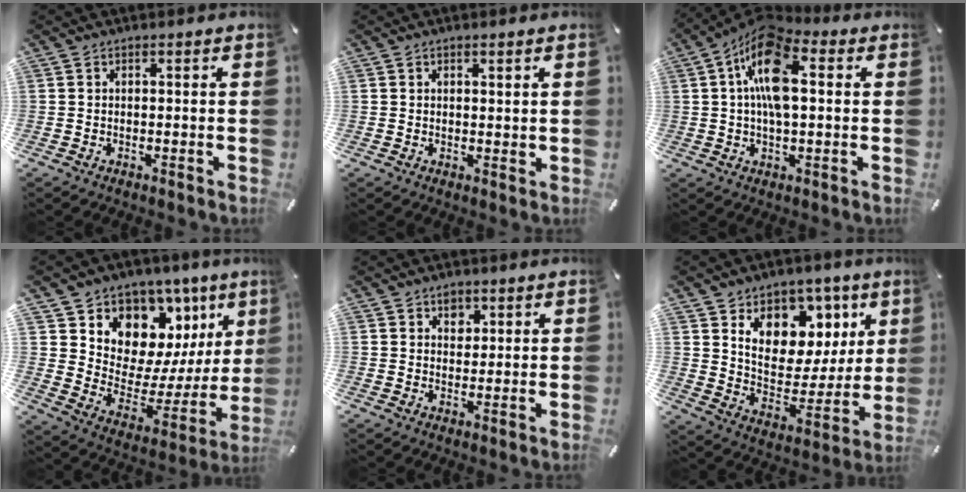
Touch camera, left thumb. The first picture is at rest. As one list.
[{"total": 1.1, "force": [0.6, 0.7, 0.6], "torque": [-0.003, -0.002, 0.009]}, {"total": 14.0, "force": [2.7, 7.0, 11.8], "torque": [-0.234, 0.003, 0.048]}, {"total": 10.5, "force": [7.3, 7.4, 0.9], "torque": [0.000, -0.110, 0.133]}, {"total": 3.1, "force": [1.6, 2.4, 1.0], "torque": [0.001, -0.007, 0.023]}, {"total": 13.5, "force": [6.9, 10.3, 5.2], "torque": [-0.070, -0.065, 0.127]}]